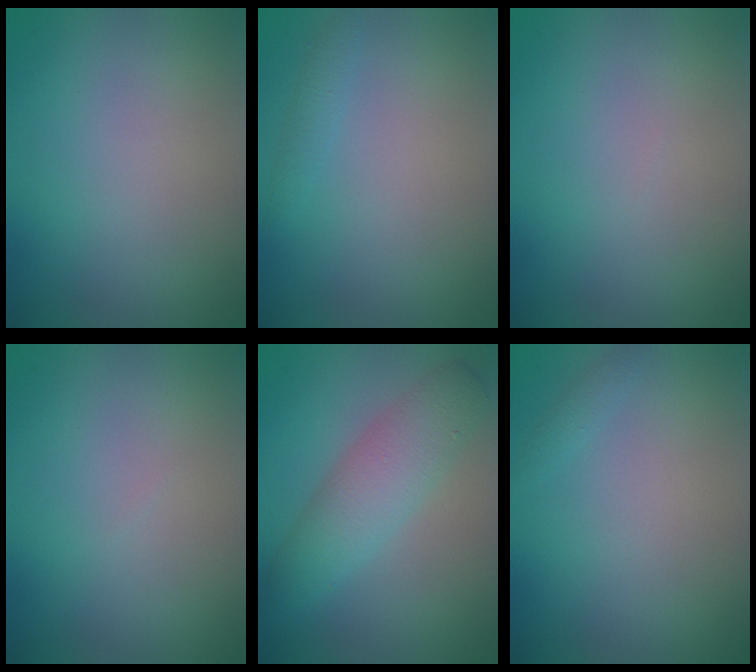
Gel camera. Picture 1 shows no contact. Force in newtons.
{"total": 0.9, "press": 0.9, "slide": 0.1}
{"total": 0.0}
{"total": 0.0}
{"total": 4.5, "press": 4.5, "slide": 0.1}
{"total": 0.6, "press": 0.6, "slide": 0.0}